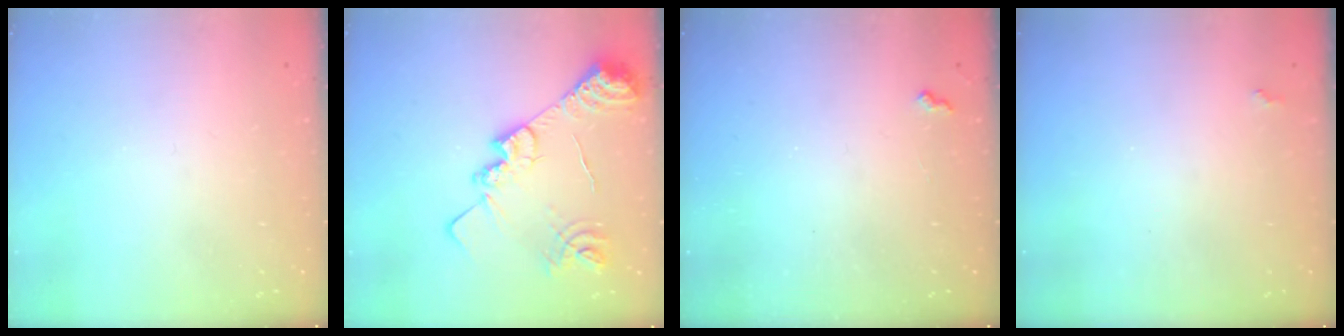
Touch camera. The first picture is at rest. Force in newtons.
{"total": 18.5, "press": 18.4, "slide": 1.4}
{"total": 5.0, "press": 5.0, "slide": 0.7}
{"total": 2.0, "press": 2.0, "slide": 0.5}